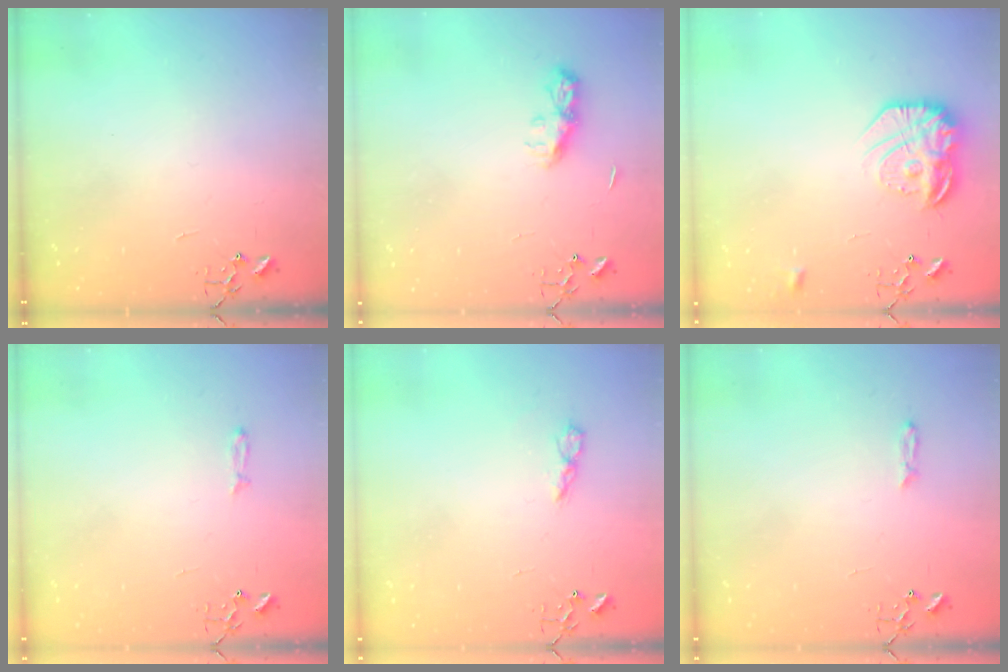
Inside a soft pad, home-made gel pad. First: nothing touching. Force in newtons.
{"total": 7.8, "press": 7.8, "slide": 0.4}
{"total": 18.3, "press": 18.2, "slide": 1.3}
{"total": 3.5, "press": 3.5, "slide": 0.5}
{"total": 5.0, "press": 5.0, "slide": 0.6}
{"total": 3.7, "press": 3.6, "slide": 0.4}